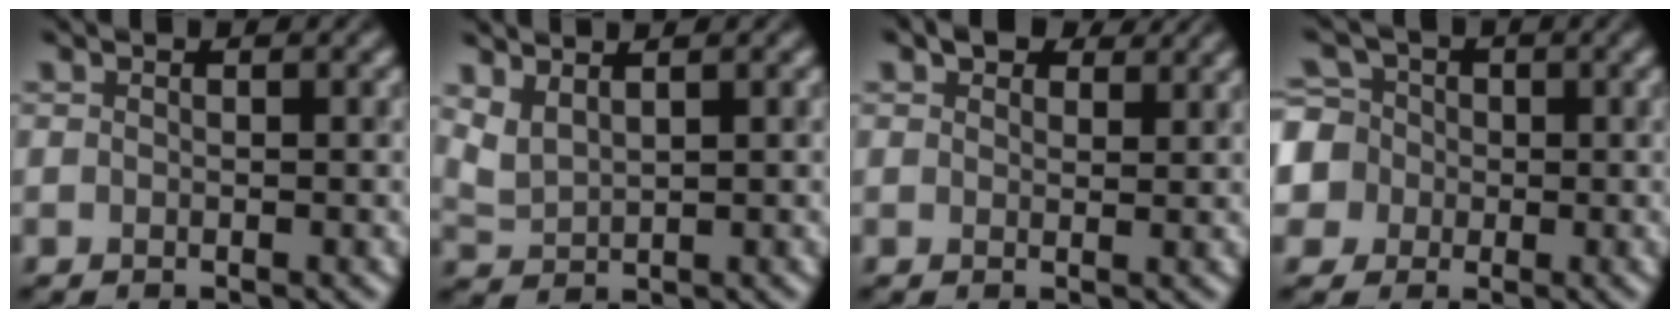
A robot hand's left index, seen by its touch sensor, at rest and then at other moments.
{"total": 1.8, "force": [1.5, 0.5, 0.8], "torque": [-0.024, 0.002, 0.038]}
{"total": 3.2, "force": [2.4, 1.6, 1.5], "torque": [-0.029, 0.007, 0.031]}
{"total": 6.1, "force": [-0.1, 5.8, 1.8], "torque": [-0.049, 0.038, -0.034]}